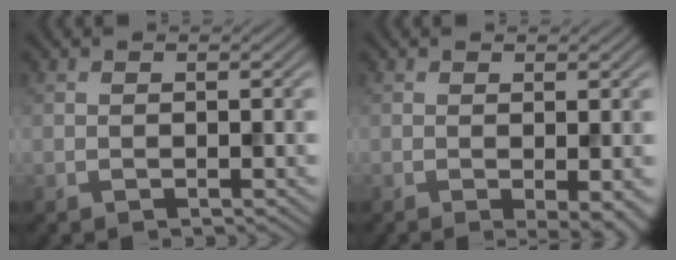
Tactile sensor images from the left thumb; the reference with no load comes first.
{"total": 3.1, "force": [-0.8, 0.7, 2.9], "torque": [-0.043, -0.005, -0.011]}